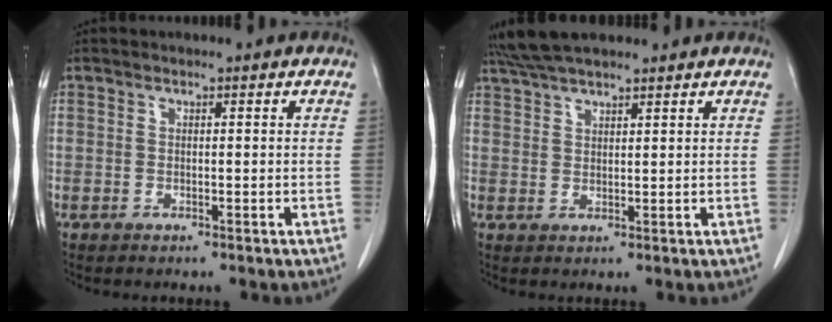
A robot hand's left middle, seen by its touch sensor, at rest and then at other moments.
{"total": 6.5, "force": [5.7, 1.0, 2.9], "torque": [-0.056, 0.030, 0.106]}